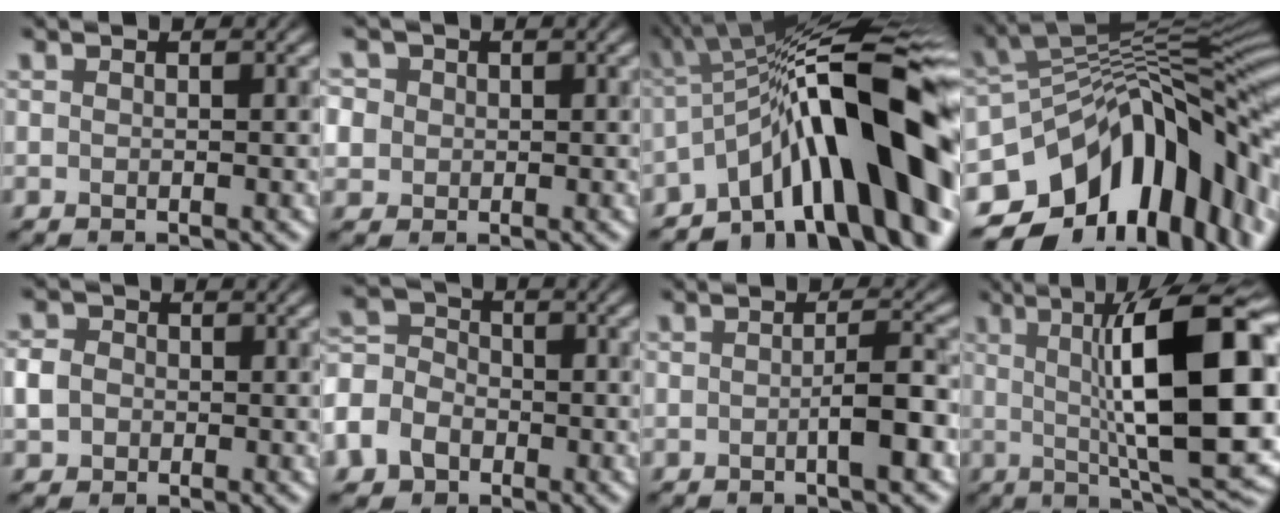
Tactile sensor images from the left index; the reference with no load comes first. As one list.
[{"total": 4.7, "force": [1.5, 4.1, 1.8], "torque": [-0.047, 0.024, 0.010]}, {"total": 15.9, "force": [-4.8, 4.1, 14.6], "torque": [-0.171, 0.042, -0.083]}, {"total": 16.4, "force": [-6.1, 9.0, 12.2], "torque": [-0.189, -0.004, -0.105]}, {"total": 2.3, "force": [-0.3, 2.1, 1.0], "torque": [-0.017, 0.002, -0.008]}, {"total": 7.9, "force": [-4.0, 6.2, 2.9], "torque": [-0.065, -0.016, -0.084]}, {"total": 3.0, "force": [-0.7, 0.5, 2.9], "torque": [-0.045, 0.006, -0.013]}, {"total": 15.2, "force": [1.7, 3.8, 14.6], "torque": [-0.196, 0.009, 0.021]}]